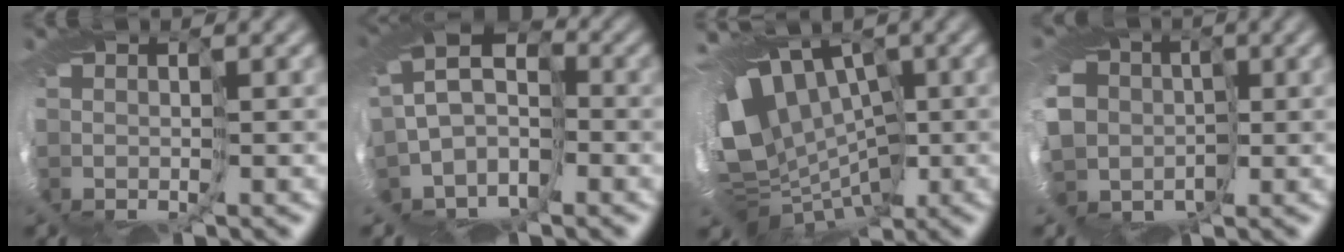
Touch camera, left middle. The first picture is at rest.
{"total": 8.7, "force": [-2.3, 6.7, 5.1], "torque": [-0.101, 0.003, -0.036]}
{"total": 11.9, "force": [0.2, 8.8, 7.9], "torque": [-0.129, -0.006, 0.025]}
{"total": 10.0, "force": [0.3, 9.1, 4.0], "torque": [-0.100, 0.009, -0.033]}